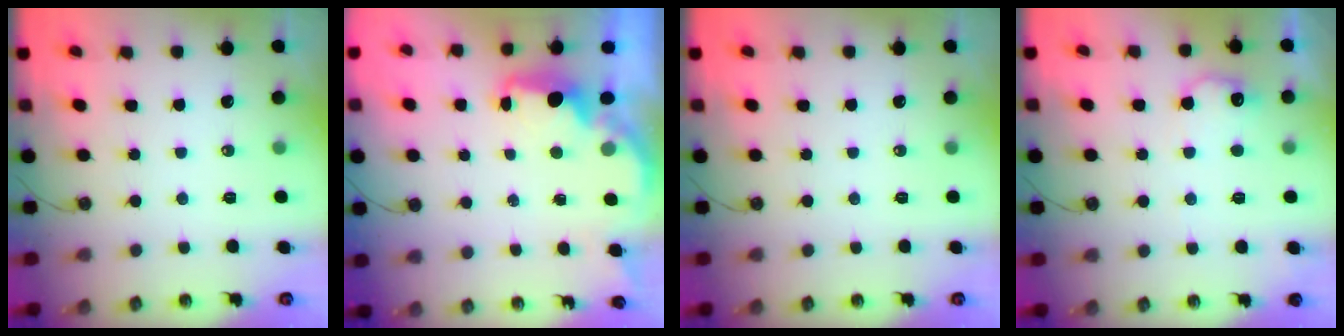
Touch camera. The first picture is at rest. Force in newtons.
{"total": 2.2, "press": 2.1, "slide": 0.7}
{"total": 0.0}
{"total": 9.3, "press": 9.3, "slide": 0.4}